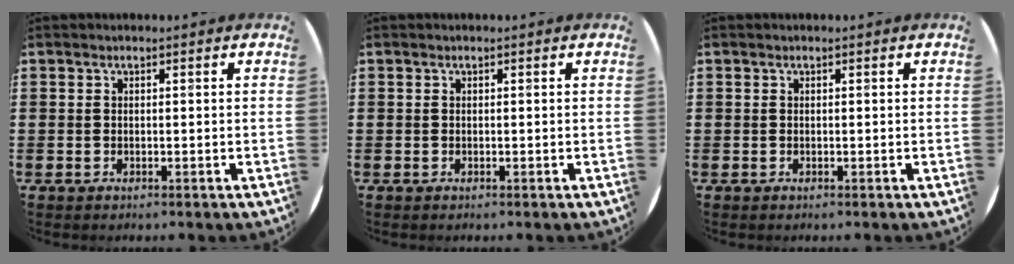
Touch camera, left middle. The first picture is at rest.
{"total": 0.0}
{"total": 0.0}